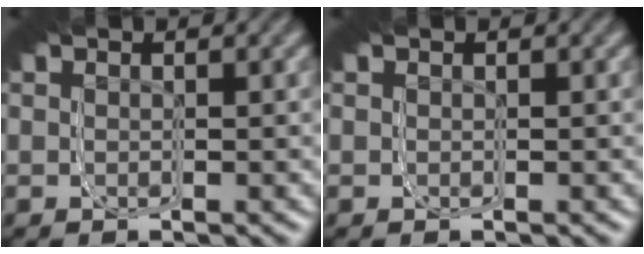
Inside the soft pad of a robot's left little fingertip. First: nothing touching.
{"total": 0.0}